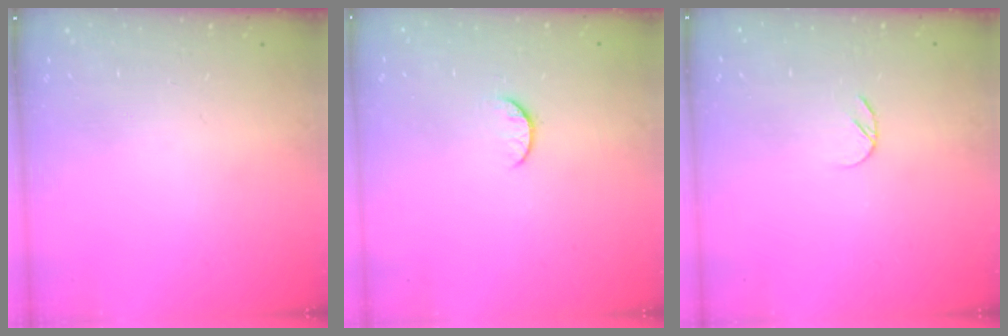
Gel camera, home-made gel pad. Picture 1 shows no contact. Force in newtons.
{"total": 5.0, "press": 5.0, "slide": 0.4}
{"total": 3.2, "press": 3.2, "slide": 0.3}